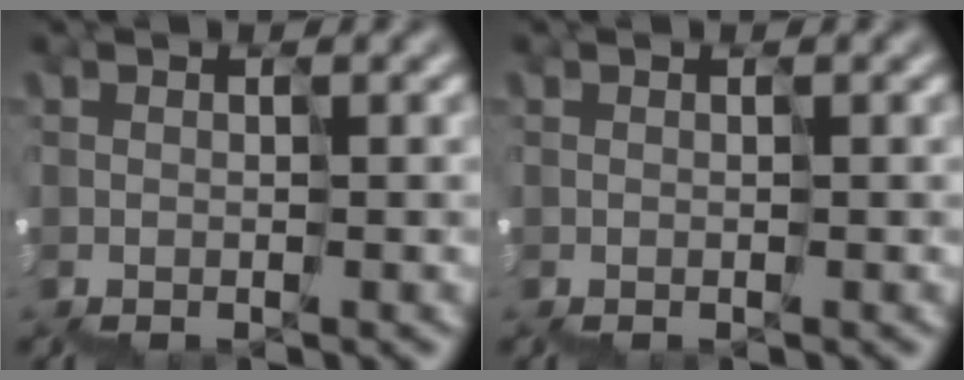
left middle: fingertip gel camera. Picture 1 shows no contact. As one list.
[{"total": 0.0}]